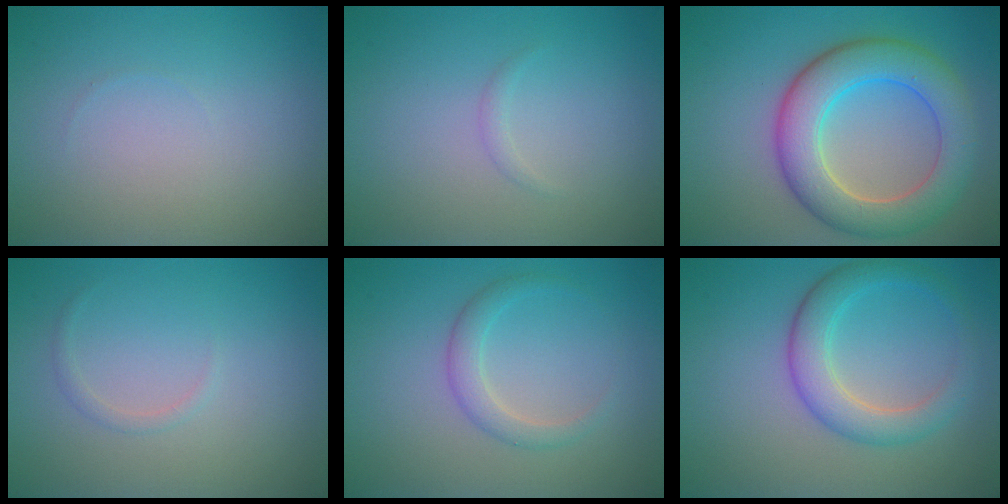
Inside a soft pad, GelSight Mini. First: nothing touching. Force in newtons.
{"total": 0.6, "press": 0.6, "slide": 0.0}
{"total": 7.6, "press": 7.6, "slide": 0.2}
{"total": 0.7, "press": 0.7, "slide": 0.0}
{"total": 2.0, "press": 2.0, "slide": 0.0}
{"total": 4.0, "press": 4.0, "slide": 0.1}